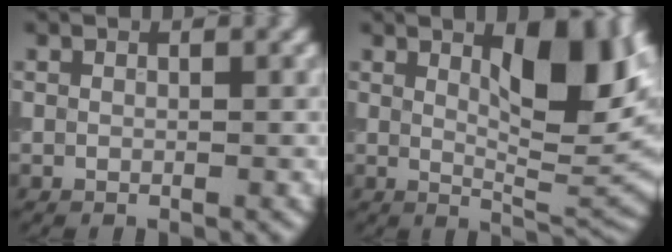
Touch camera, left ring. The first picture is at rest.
{"total": 8.8, "force": [3.0, 2.9, 7.8], "torque": [-0.112, -0.003, 0.049]}